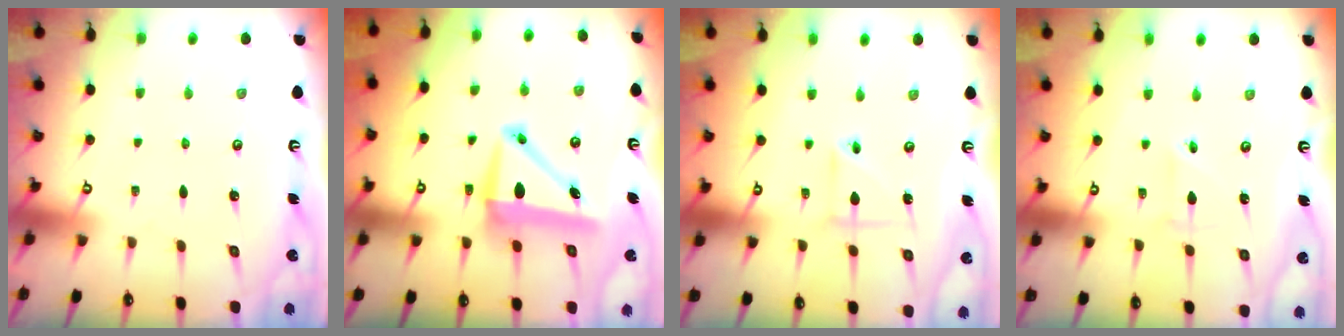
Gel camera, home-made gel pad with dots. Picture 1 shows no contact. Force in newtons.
{"total": 8.1, "press": 7.9, "slide": 1.8}
{"total": 4.4, "press": 4.2, "slide": 1.4}
{"total": 2.6, "press": 2.4, "slide": 0.9}